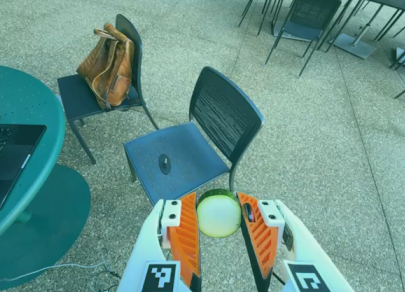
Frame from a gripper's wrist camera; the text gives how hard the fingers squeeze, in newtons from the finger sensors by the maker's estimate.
{"total": 12.0, "left": 12.0, "right": 12.1}